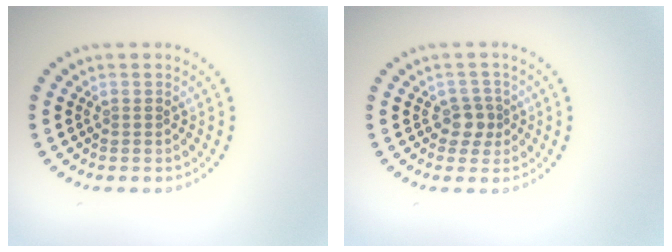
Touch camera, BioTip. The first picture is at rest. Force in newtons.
{"total": 1.8, "press": 1.5, "slide": 1.0}